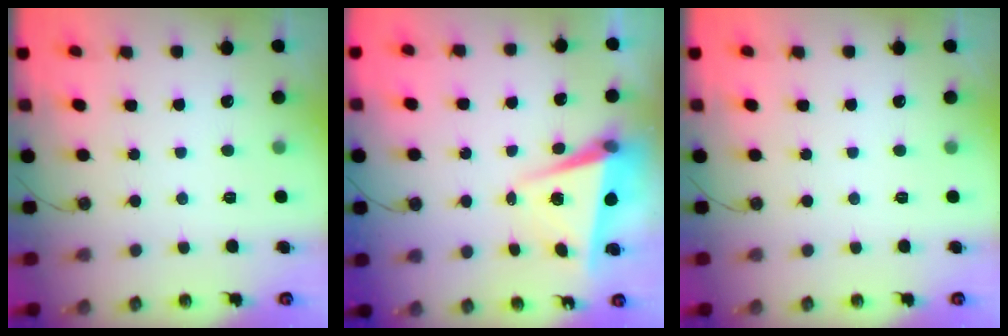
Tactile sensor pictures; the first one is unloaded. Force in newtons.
{"total": 5.4, "press": 5.3, "slide": 1.2}
{"total": 0.0}